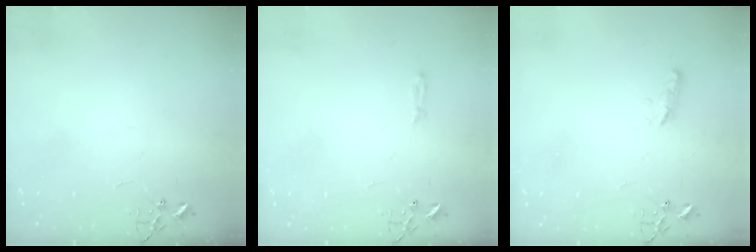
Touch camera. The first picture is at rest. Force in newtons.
{"total": 3.5, "press": 3.5, "slide": 0.5}
{"total": 6.5, "press": 6.4, "slide": 0.7}